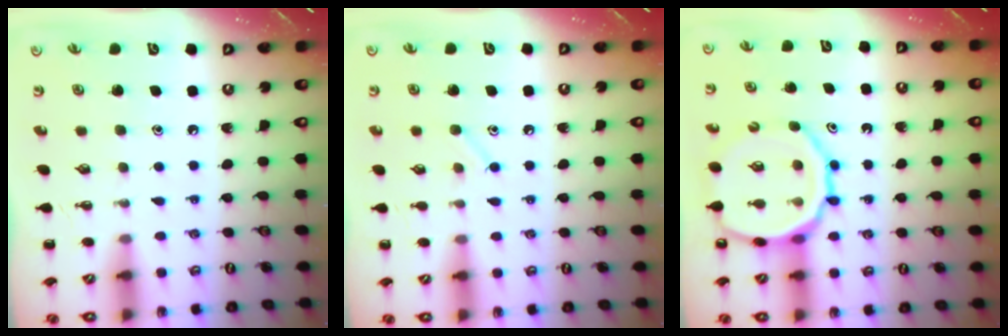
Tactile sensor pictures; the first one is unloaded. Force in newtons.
{"total": 7.0, "press": 6.9, "slide": 1.3}
{"total": 16.6, "press": 16.4, "slide": 3.0}